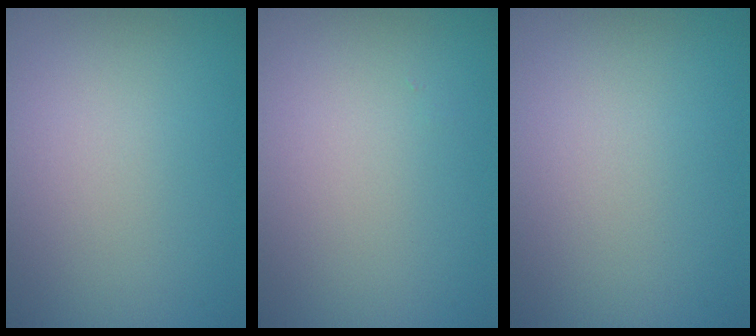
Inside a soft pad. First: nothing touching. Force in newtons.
{"total": 0.0}
{"total": 0.0}